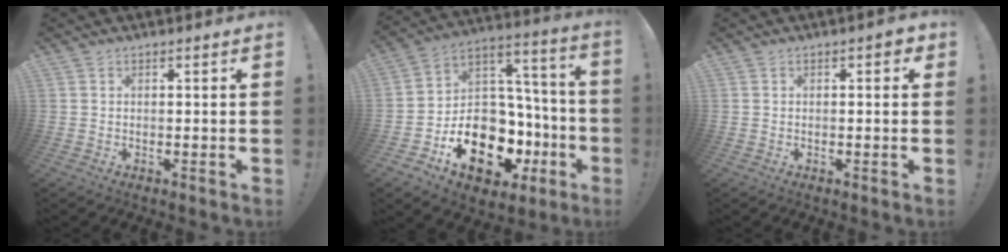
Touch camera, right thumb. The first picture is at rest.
{"total": 21.7, "force": [-10.0, 14.9, 12.2], "torque": [-0.172, 0.055, -0.138]}
{"total": 1.6, "force": [0.3, 0.9, 1.3], "torque": [-0.009, 0.001, 0.001]}